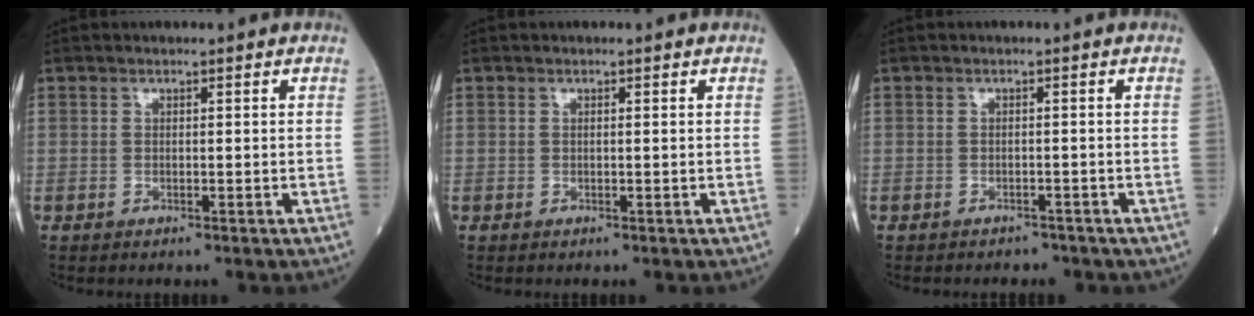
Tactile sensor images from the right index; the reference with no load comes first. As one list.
[{"total": 0.0}, {"total": 3.5, "force": [-3.0, 1.7, 0.4], "torque": [-0.010, 0.006, -0.036]}]